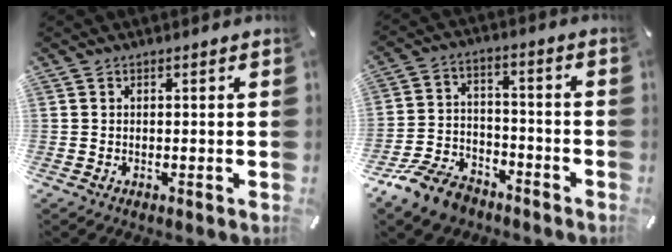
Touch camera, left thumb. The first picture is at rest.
{"total": 11.3, "force": [-8.4, 6.1, 4.4], "torque": [-0.076, 0.054, -0.156]}